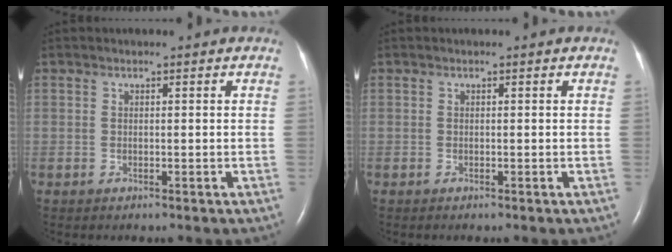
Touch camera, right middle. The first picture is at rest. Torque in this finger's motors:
{"motor_torque": [-0.01, -0.24, 0.01, 0.00]}